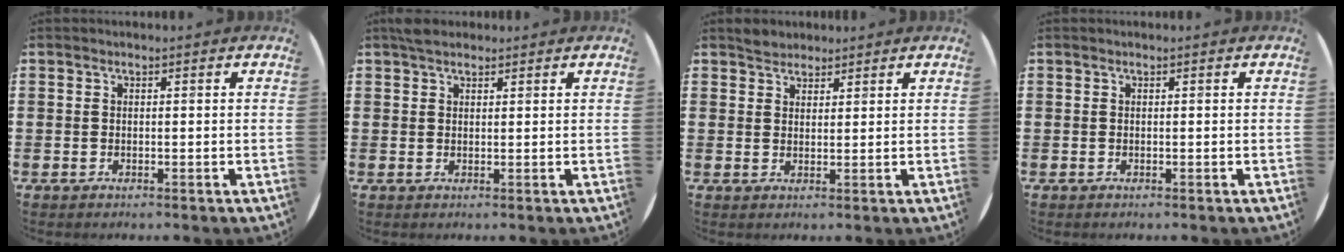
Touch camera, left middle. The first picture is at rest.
{"total": 2.0, "force": [1.7, 0.8, 0.6], "torque": [-0.007, 0.002, 0.031]}
{"total": 2.2, "force": [2.1, 0.8, -0.2], "torque": [0.008, 0.002, 0.040]}
{"total": 0.0}